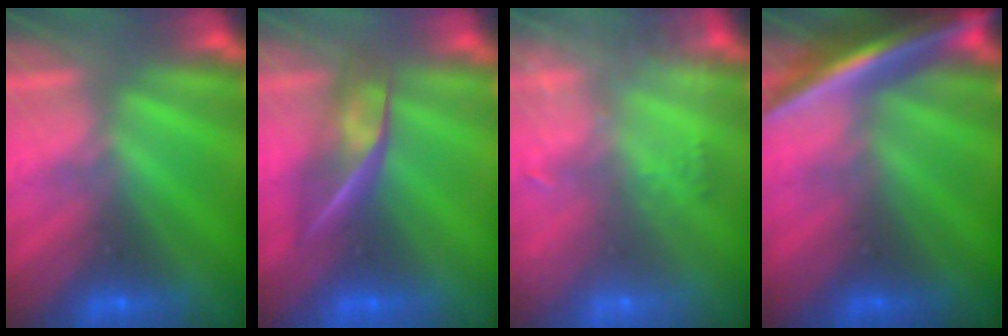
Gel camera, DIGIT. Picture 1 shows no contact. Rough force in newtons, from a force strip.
{"total": 2.4}
{"total": 9.6}
{"total": 7.0}